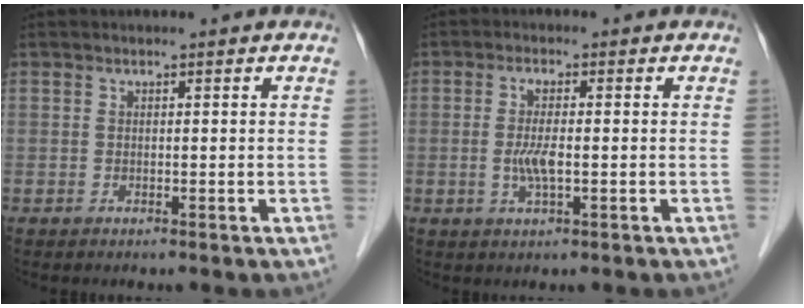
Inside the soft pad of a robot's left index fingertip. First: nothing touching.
{"total": 3.9, "force": [-0.6, 0.6, 3.8], "torque": [-0.083, -0.005, -0.010]}